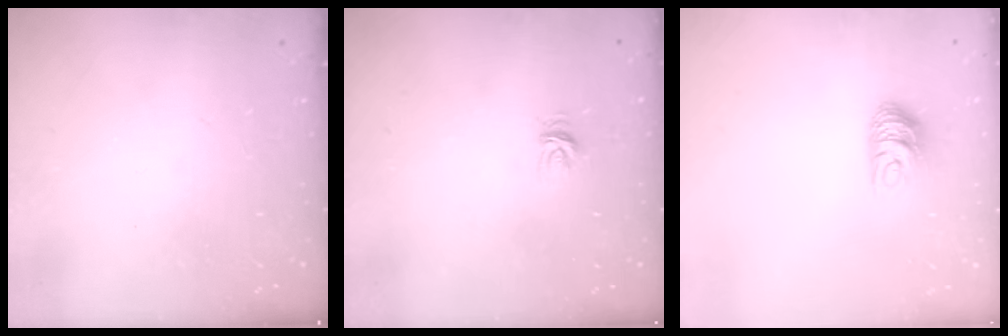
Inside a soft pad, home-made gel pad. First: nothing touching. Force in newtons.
{"total": 3.7, "press": 3.7, "slide": 0.4}
{"total": 7.3, "press": 7.3, "slide": 0.8}